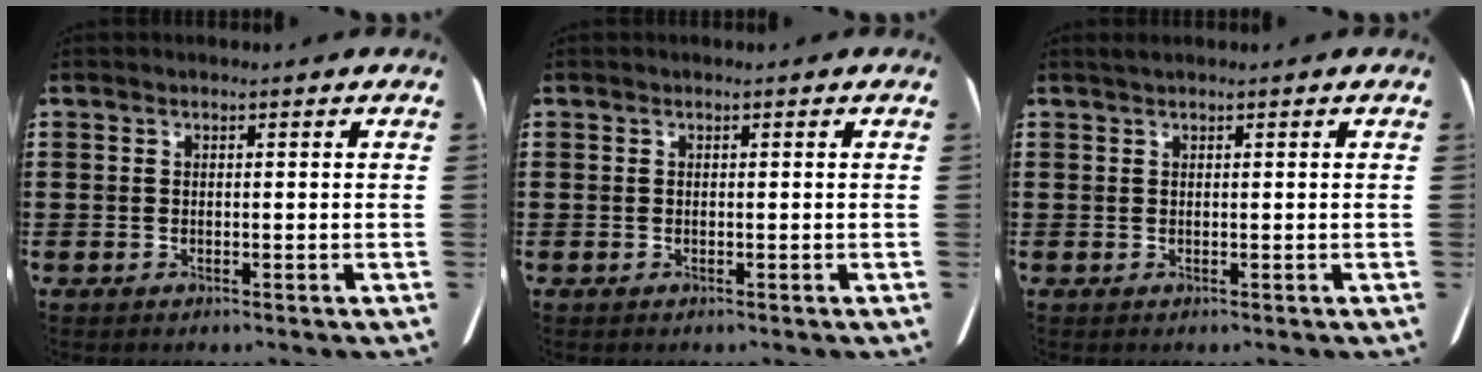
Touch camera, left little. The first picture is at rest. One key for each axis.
{"total": 0.0}
{"total": 0.6, "fx": 0.4, "fy": 0.0, "fz": 0.4, "tx": -0.009, "ty": 0.002, "tz": 0.008}